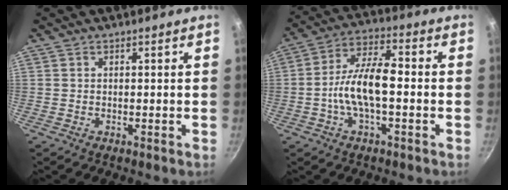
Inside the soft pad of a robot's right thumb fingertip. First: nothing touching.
{"total": 11.2, "force": [-1.8, 4.6, 10.0], "torque": [-0.174, 0.036, -0.044]}